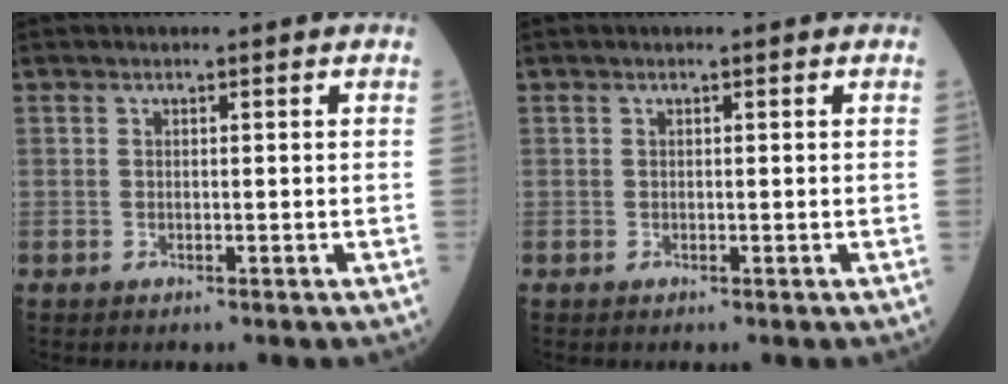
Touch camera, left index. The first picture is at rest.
{"total": 0.0}